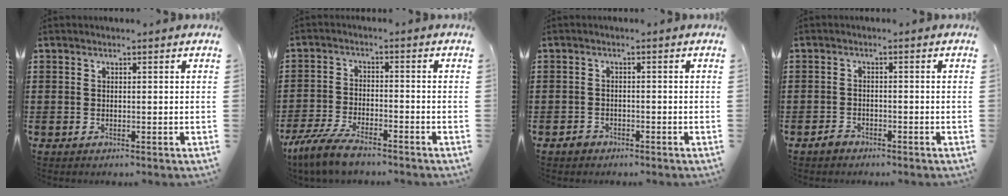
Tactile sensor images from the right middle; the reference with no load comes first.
{"total": 6.0, "force": [-5.1, 1.3, 2.9], "torque": [-0.074, -0.002, -0.101]}
{"total": 1.5, "force": [-1.2, 0.9, 0.3], "torque": [-0.010, 0.002, -0.027]}
{"total": 1.8, "force": [-1.4, 0.9, 0.6], "torque": [-0.015, 0.003, -0.030]}